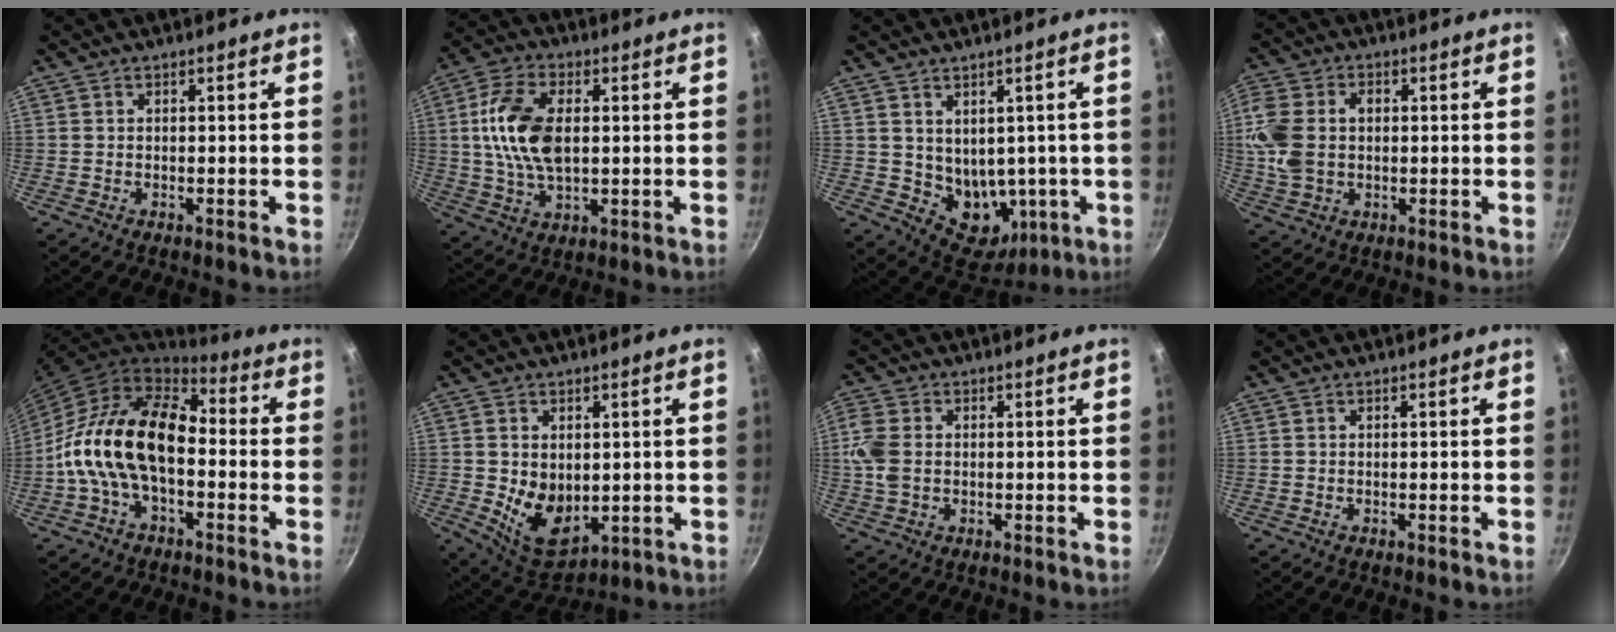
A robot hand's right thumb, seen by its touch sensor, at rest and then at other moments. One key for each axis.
{"total": 13.5, "fx": 1.6, "fy": 7.7, "fz": 10.9, "tx": -0.201, "ty": 0.008, "tz": 0.026}
{"total": 10.2, "fx": 0.0, "fy": 7.9, "fz": 6.4, "tx": -0.063, "ty": -0.012, "tz": 0.030}
{"total": 10.4, "fx": 0.6, "fy": 7.6, "fz": 7.0, "tx": -0.144, "ty": 0.010, "tz": 0.007}
{"total": 18.5, "fx": -2.4, "fy": 11.2, "fz": 14.5, "tx": -0.245, "ty": 0.045, "tz": -0.060}
{"total": 10.0, "fx": 0.0, "fy": 7.1, "fz": 7.1, "tx": -0.097, "ty": -0.026, "tz": 0.023}
{"total": 5.9, "fx": 0.2, "fy": 4.3, "fz": 4.0, "tx": -0.089, "ty": 0.005, "tz": 0.001}
{"total": 0.0}